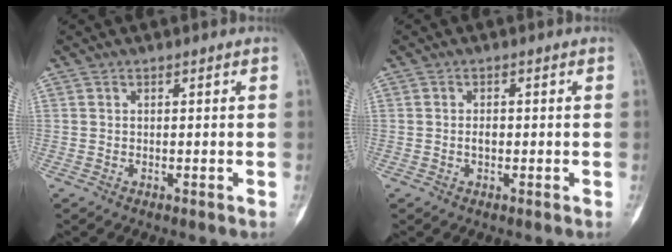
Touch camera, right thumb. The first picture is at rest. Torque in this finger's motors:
{"motor_torque": [0.62, 0.39, 0.21, 0.03, 0.04]}